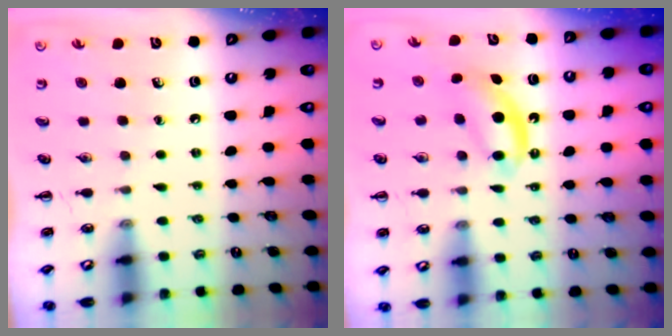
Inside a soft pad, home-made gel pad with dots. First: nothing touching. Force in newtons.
{"total": 5.8, "press": 5.6, "slide": 1.3}